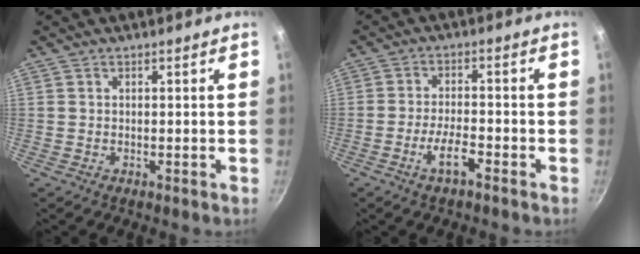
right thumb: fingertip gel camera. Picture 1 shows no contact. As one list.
[{"total": 5.3, "force": [-3.1, 1.4, 4.1], "torque": [-0.076, 0.021, -0.058]}]